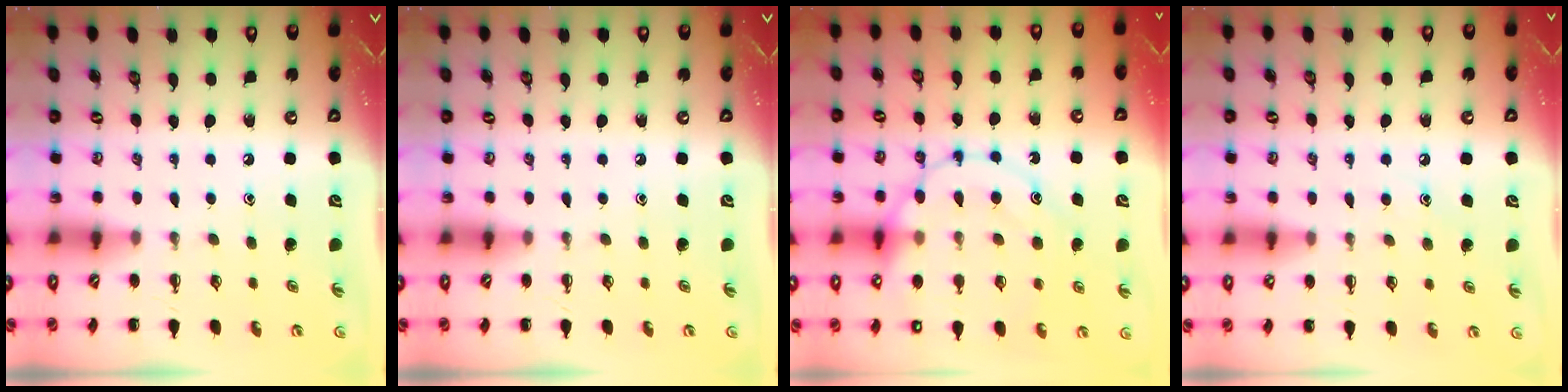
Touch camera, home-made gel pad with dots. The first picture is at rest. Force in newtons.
{"total": 0.0}
{"total": 18.7, "press": 18.6, "slide": 1.9}
{"total": 7.1, "press": 6.9, "slide": 1.9}